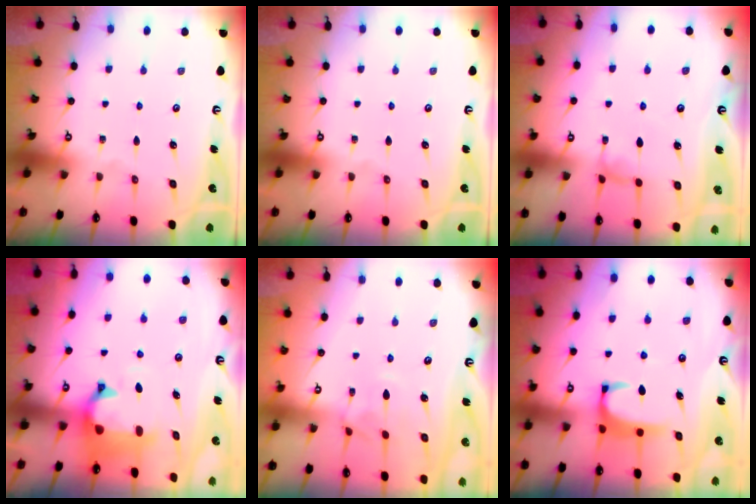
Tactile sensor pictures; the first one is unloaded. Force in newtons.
{"total": 0.0}
{"total": 0.5, "press": 0.3, "slide": 0.4}
{"total": 1.4, "press": 0.4, "slide": 1.3}
{"total": 1.2, "press": 0.9, "slide": 0.8}
{"total": 1.9, "press": 1.9, "slide": 0.3}